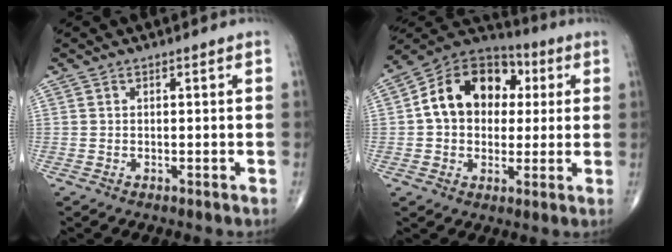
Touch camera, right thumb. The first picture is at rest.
{"total": 16.4, "force": [2.5, 12.3, 10.6], "torque": [-0.139, 0.025, 0.032]}